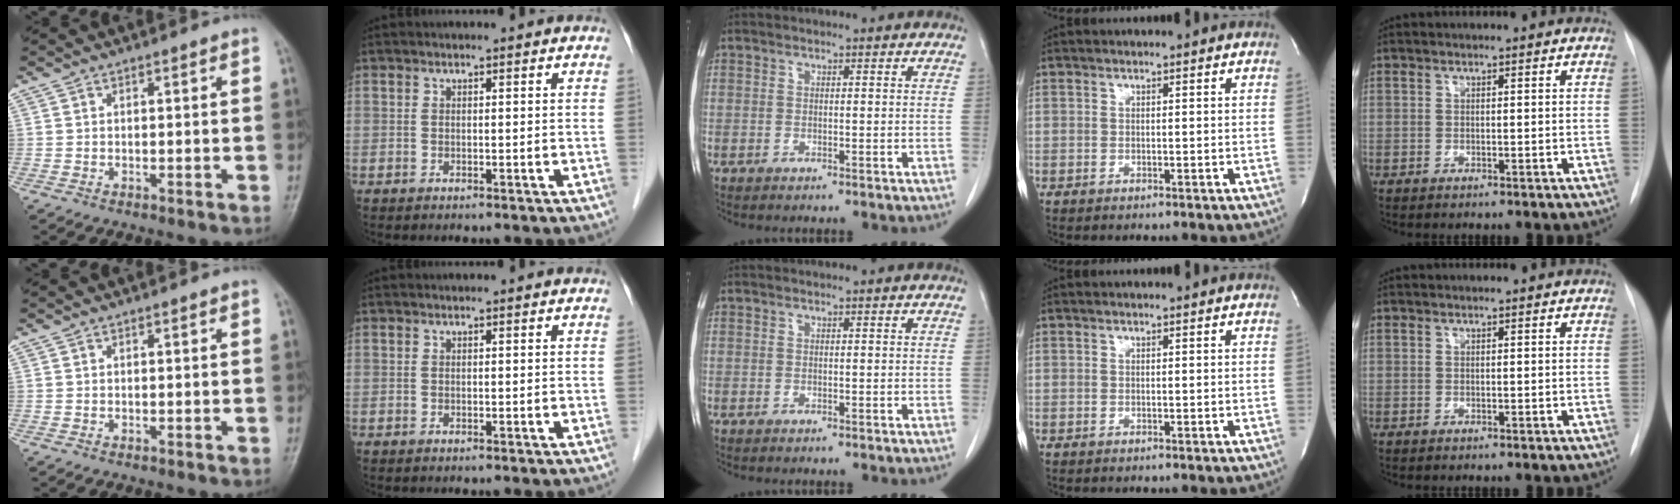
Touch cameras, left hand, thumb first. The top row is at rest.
{}